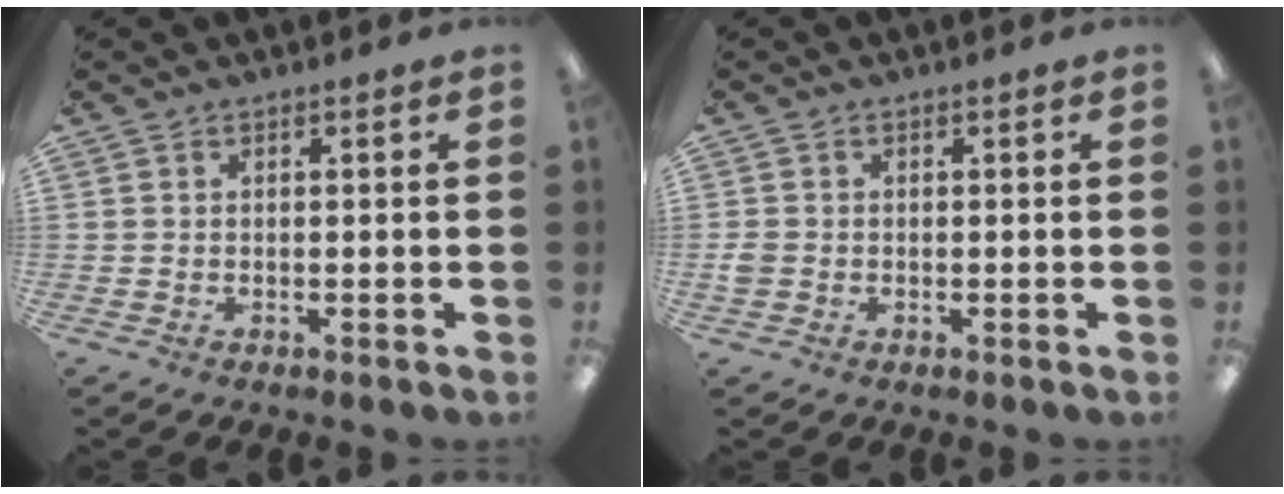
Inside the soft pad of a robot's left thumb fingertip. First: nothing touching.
{"total": 2.0, "force": [-0.3, 1.8, 0.8], "torque": [-0.012, 0.004, -0.006]}